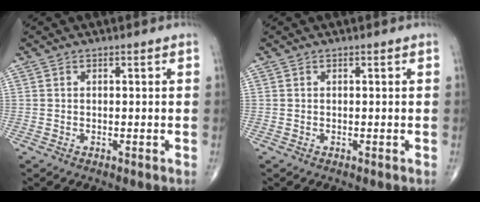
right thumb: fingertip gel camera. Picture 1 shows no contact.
{"total": 0.0}